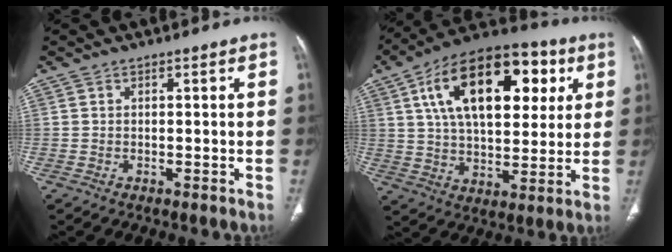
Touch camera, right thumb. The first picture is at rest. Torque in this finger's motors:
{"motor_torque": [-0.43, 1.43, 0.80, -0.08, 0.44]}